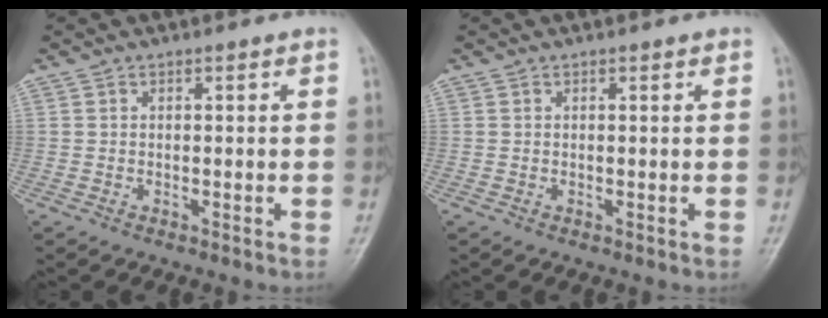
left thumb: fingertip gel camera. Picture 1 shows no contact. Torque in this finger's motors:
{"motor_torque": [-0.25, -0.10, -0.12, -0.11, 0.03]}